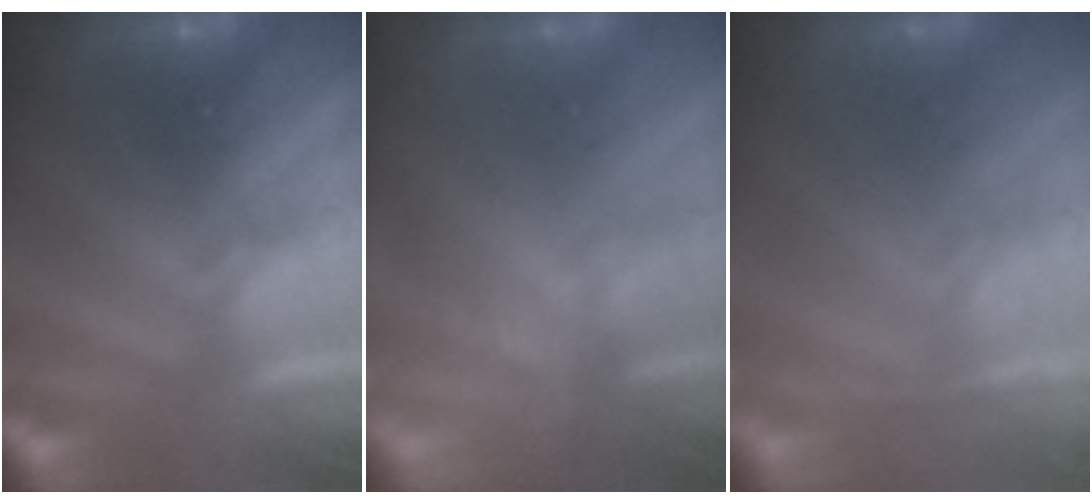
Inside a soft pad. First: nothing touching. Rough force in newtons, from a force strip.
{"total": 1.6}
{"total": 1.4}